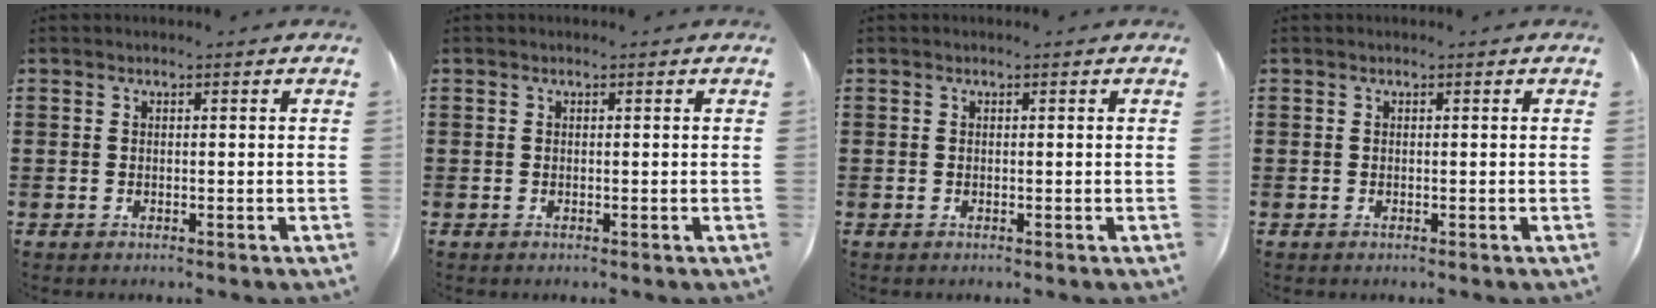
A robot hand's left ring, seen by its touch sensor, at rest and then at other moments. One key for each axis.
{"total": 0.0}
{"total": 0.0}
{"total": 0.0}